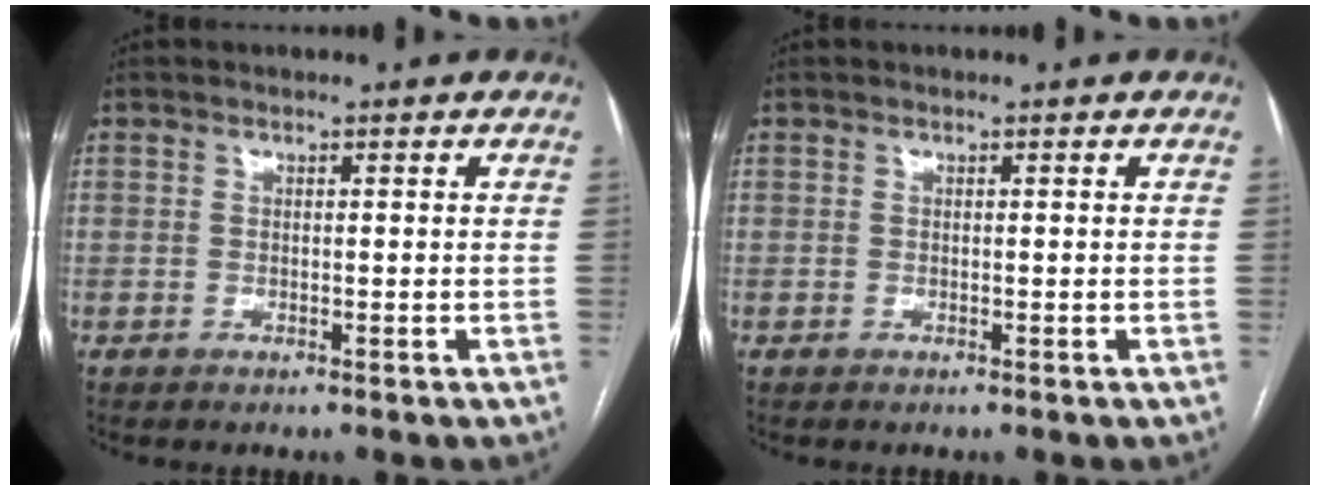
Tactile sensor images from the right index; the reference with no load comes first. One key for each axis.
{"total": 0.0}